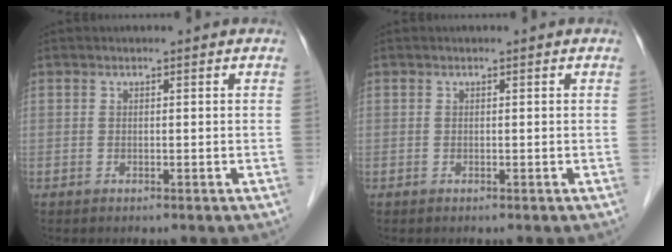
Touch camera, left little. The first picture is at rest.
{"total": 0.0}